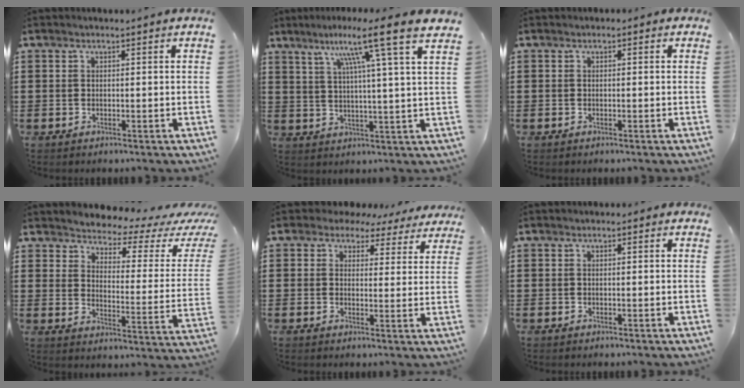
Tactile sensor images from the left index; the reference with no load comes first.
{"total": 10.5, "force": [6.6, -1.2, 8.1], "torque": [-0.153, -0.026, 0.094]}
{"total": 0.6, "force": [-0.2, 0.6, 0.2], "torque": [-0.005, 0.003, -0.006]}
{"total": 3.1, "force": [3.0, 0.6, 0.6], "torque": [-0.026, -0.033, 0.043]}
{"total": 3.4, "force": [2.7, 2.0, 0.7], "torque": [-0.022, -0.009, 0.044]}
{"total": 0.6, "force": [-0.1, 0.5, 0.1], "torque": [-0.003, 0.003, -0.004]}